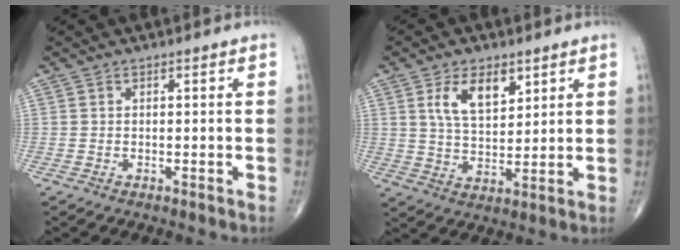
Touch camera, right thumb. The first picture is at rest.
{"total": 8.8, "force": [4.1, 4.6, 6.3], "torque": [-0.093, -0.021, 0.079]}